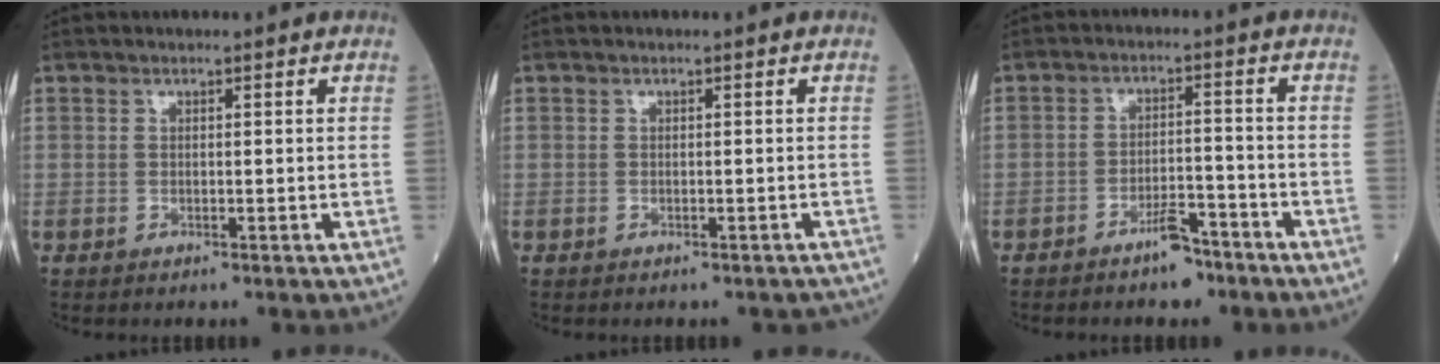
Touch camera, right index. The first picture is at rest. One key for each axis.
{"total": 1.7, "fx": -1.4, "fy": 0.8, "fz": 0.4, "tx": 0.000, "ty": 0.003, "tz": -0.017}
{"total": 4.6, "fx": -3.6, "fy": 1.5, "fz": 2.5, "tx": -0.041, "ty": 0.006, "tz": -0.057}